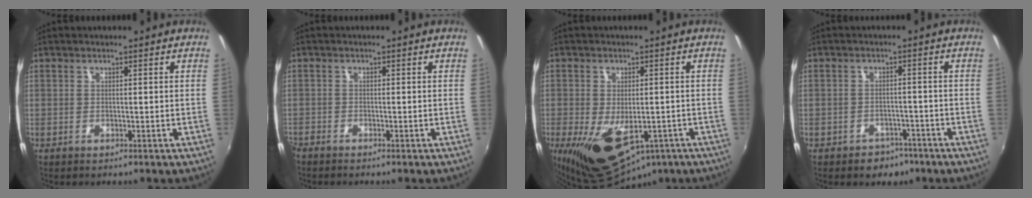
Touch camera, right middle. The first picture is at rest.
{"total": 1.2, "force": [-1.2, 0.3, 0.1], "torque": [-0.007, -0.007, -0.028]}
{"total": 14.5, "force": [-6.1, 7.7, 10.7], "torque": [-0.198, -0.043, -0.081]}
{"total": 4.8, "force": [-3.3, 3.3, 1.0], "torque": [-0.028, 0.004, -0.039]}